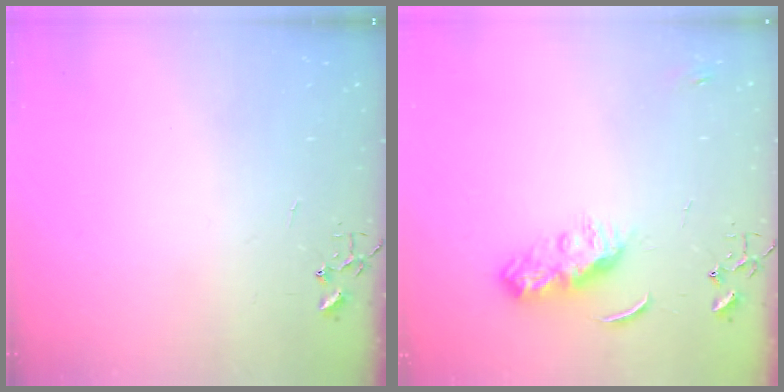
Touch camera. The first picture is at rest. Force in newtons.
{"total": 8.4, "press": 8.4, "slide": 0.6}